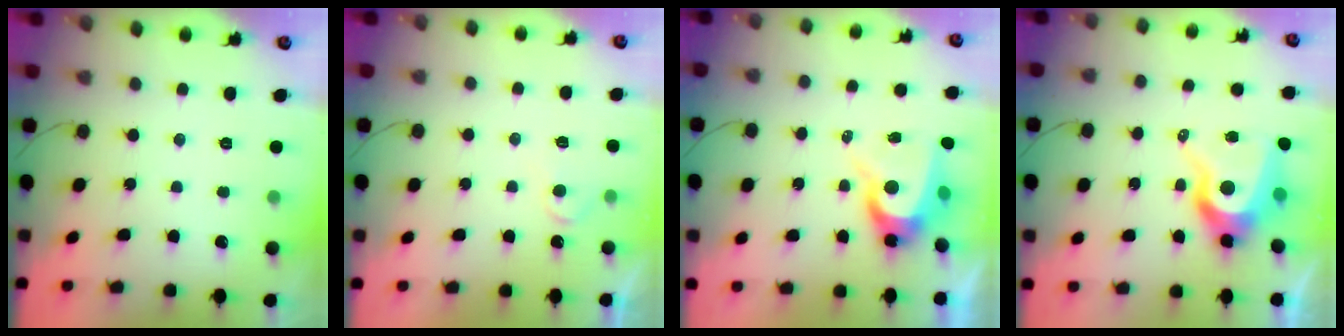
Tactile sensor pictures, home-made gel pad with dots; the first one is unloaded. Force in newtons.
{"total": 4.5, "press": 4.5, "slide": 0.4}
{"total": 9.2, "press": 9.2, "slide": 0.6}
{"total": 11.7, "press": 11.6, "slide": 1.1}